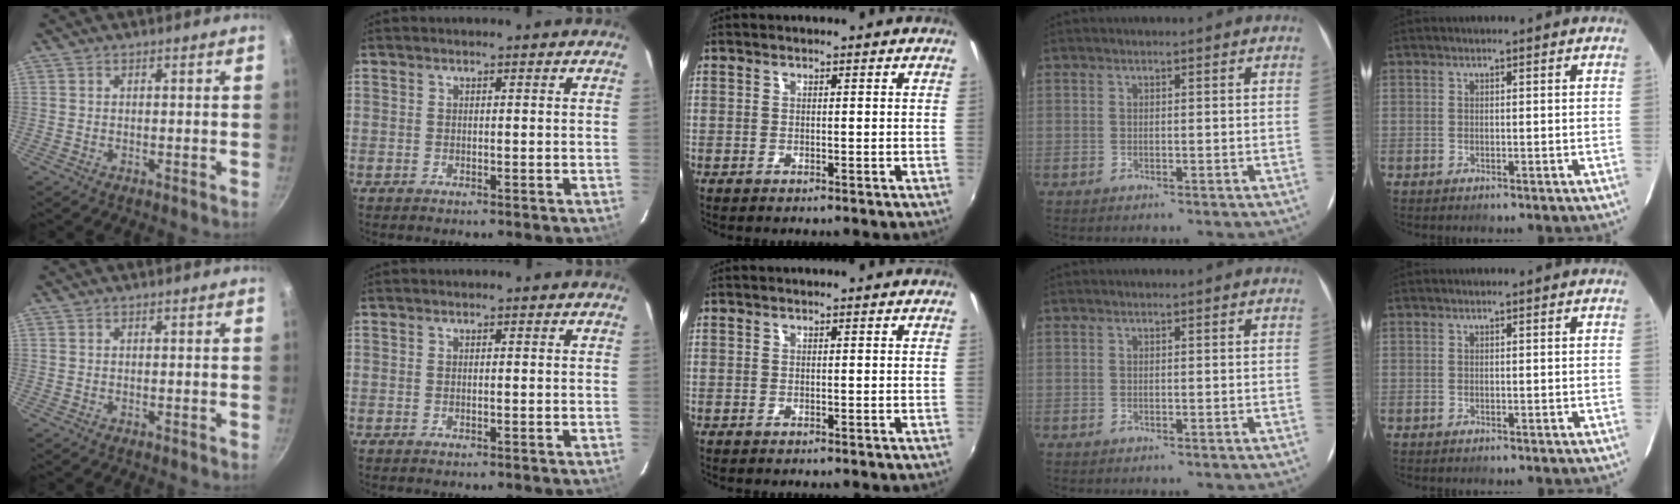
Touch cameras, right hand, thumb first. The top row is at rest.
{}